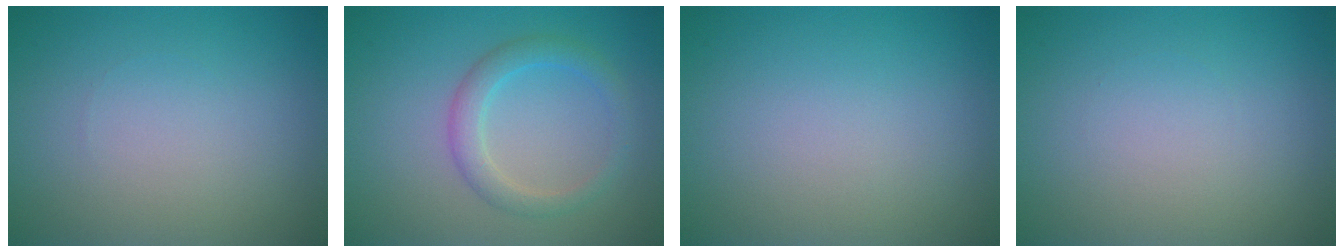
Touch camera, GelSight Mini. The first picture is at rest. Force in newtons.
{"total": 2.7, "press": 2.7, "slide": 0.1}
{"total": 0.0}
{"total": 0.0}